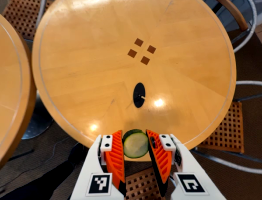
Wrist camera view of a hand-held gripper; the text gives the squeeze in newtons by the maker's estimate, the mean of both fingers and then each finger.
{"total": 9.5, "left": 9.6, "right": 9.3}